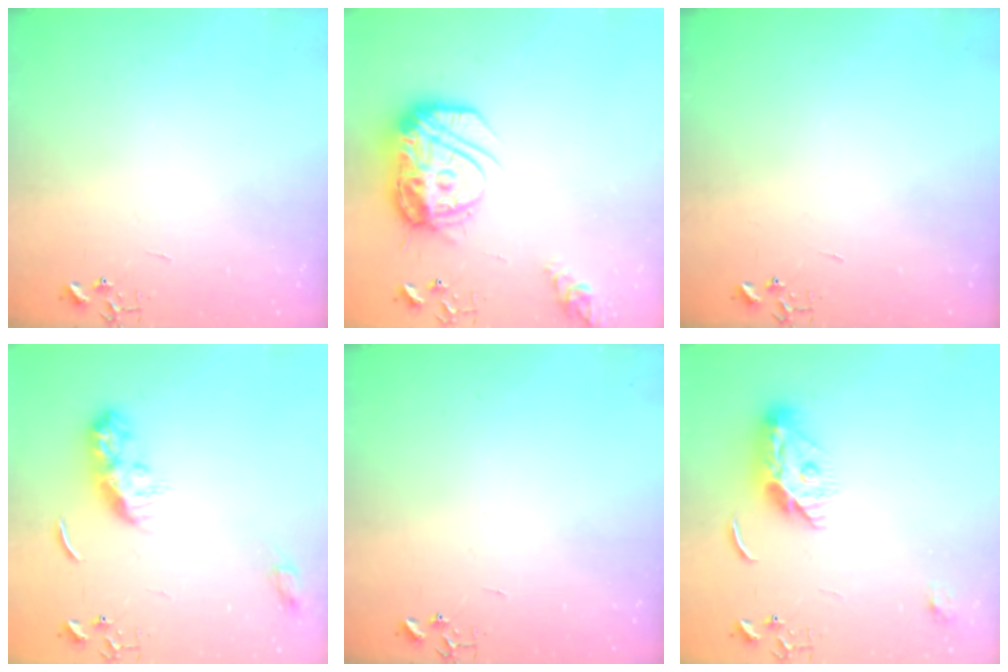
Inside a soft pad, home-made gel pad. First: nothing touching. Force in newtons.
{"total": 19.4, "press": 19.3, "slide": 1.7}
{"total": 0.0}
{"total": 10.4, "press": 10.4, "slide": 0.2}
{"total": 0.0}
{"total": 11.3, "press": 11.3, "slide": 0.7}